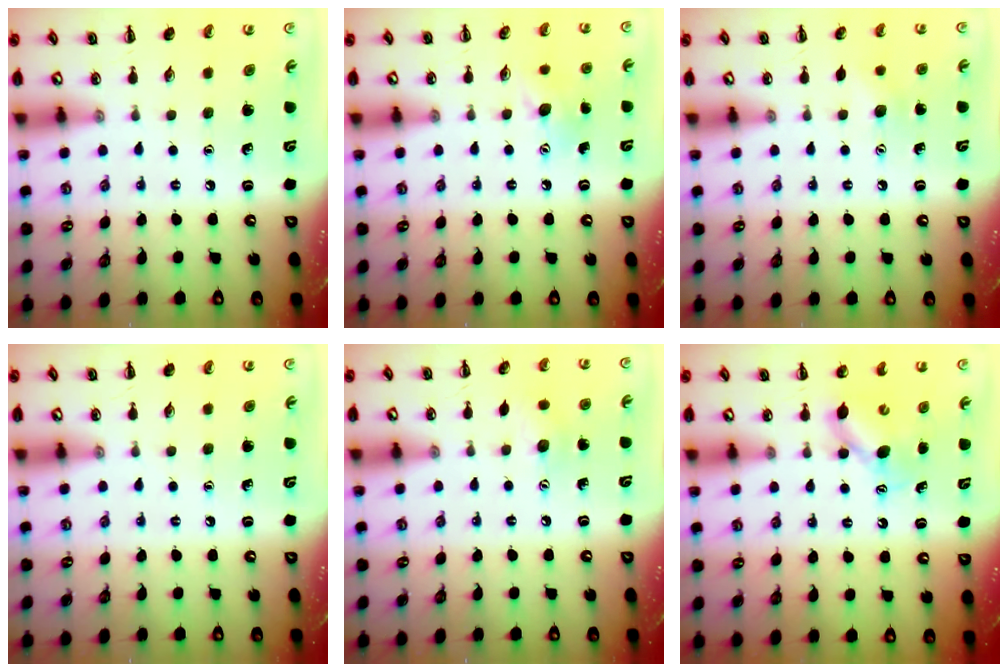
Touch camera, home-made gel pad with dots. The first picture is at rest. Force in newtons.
{"total": 6.9, "press": 6.7, "slide": 1.7}
{"total": 5.1, "press": 5.0, "slide": 1.2}
{"total": 0.0}
{"total": 6.9, "press": 6.7, "slide": 1.7}
{"total": 5.7, "press": 5.7, "slide": 0.5}